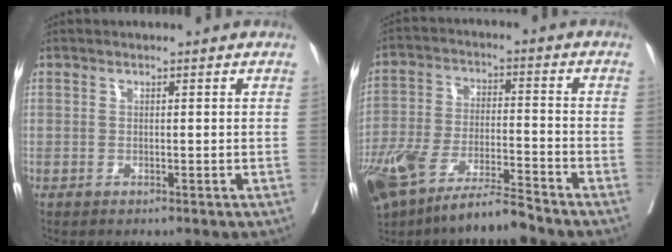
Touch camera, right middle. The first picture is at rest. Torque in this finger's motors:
{"motor_torque": [0.56, -0.58, 0.43, 0.21]}